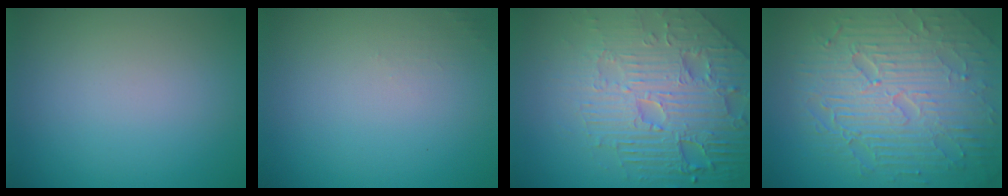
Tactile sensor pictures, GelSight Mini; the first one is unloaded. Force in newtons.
{"total": 0.7, "press": 0.6, "slide": 0.1}
{"total": 8.6, "press": 6.3, "slide": 5.9}
{"total": 9.7, "press": 6.3, "slide": 7.4}